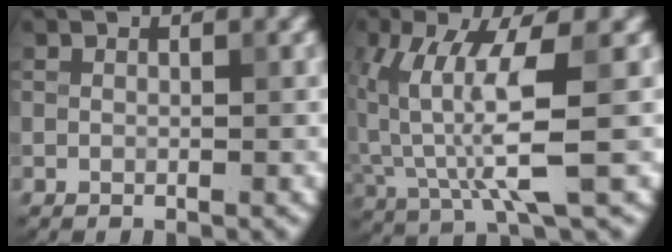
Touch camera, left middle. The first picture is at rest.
{"total": 6.9, "force": [0.6, 1.6, 6.7], "torque": [-0.143, -0.008, 0.019]}